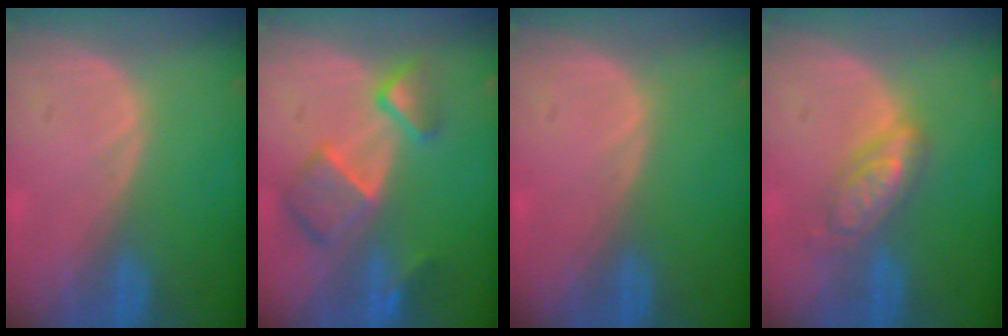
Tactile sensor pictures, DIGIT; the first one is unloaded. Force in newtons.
{"total": 7.9, "press": 6.9, "slide": 4.0}
{"total": 0.0}
{"total": 5.1, "press": 5.1, "slide": 0.2}